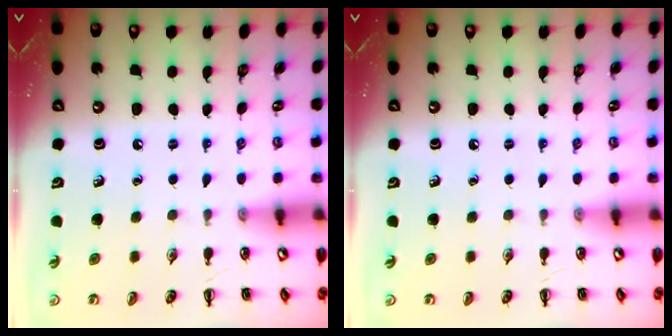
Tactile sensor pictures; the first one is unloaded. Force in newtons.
{"total": 0.0}